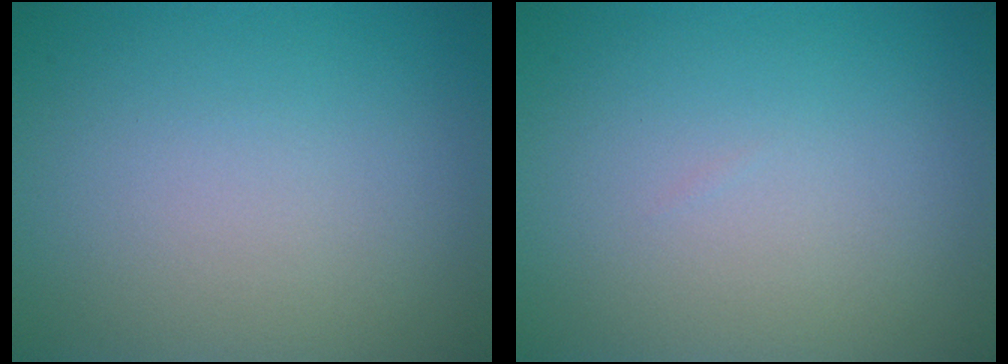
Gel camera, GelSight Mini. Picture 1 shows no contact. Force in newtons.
{"total": 0.0}